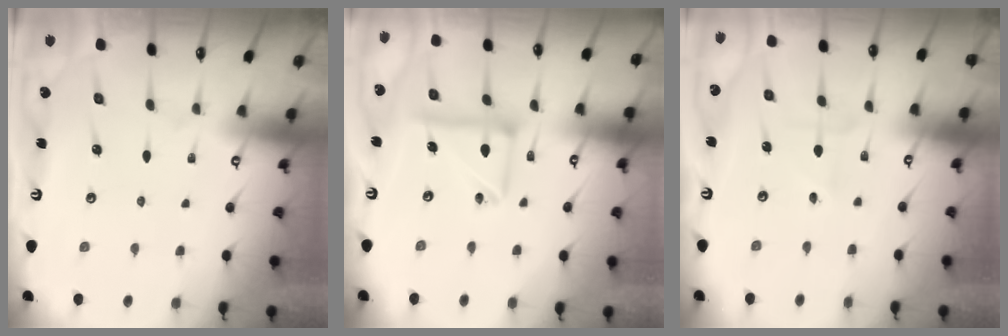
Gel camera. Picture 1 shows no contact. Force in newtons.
{"total": 12.4, "press": 12.3, "slide": 1.3}
{"total": 1.9, "press": 1.9, "slide": 0.2}